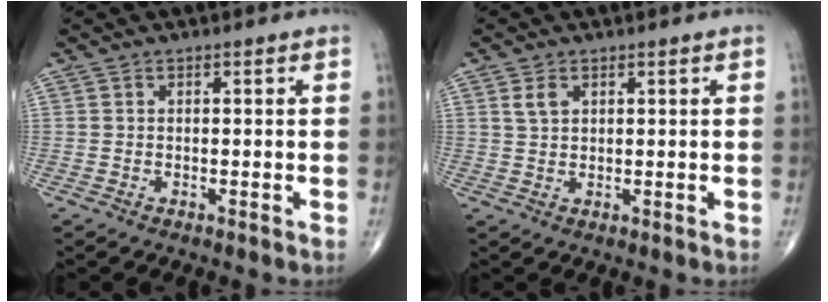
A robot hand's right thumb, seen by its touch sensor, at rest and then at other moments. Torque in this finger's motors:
{"motor_torque": [-0.45, 0.29, 0.11, -0.08, 0.02]}